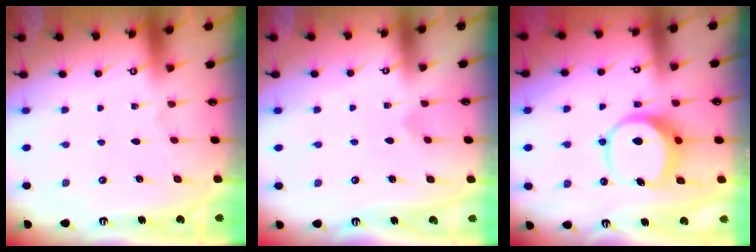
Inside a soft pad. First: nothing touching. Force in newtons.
{"total": 2.1, "press": 2.1, "slide": 0.2}
{"total": 8.2, "press": 8.0, "slide": 1.4}